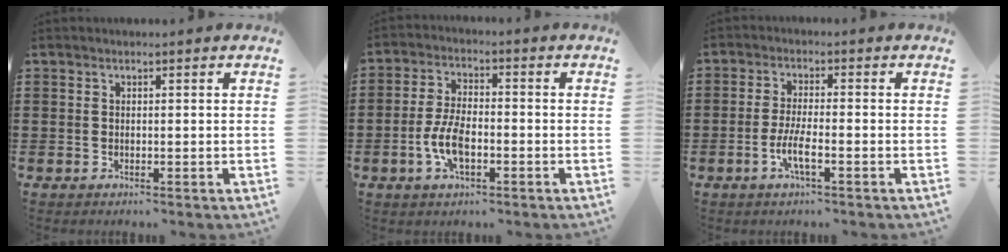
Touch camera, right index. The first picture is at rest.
{"total": 6.6, "force": [-2.1, 3.0, 5.5], "torque": [-0.135, -0.003, -0.047]}
{"total": 4.4, "force": [-1.9, 0.8, 3.9], "torque": [-0.084, -0.005, -0.040]}